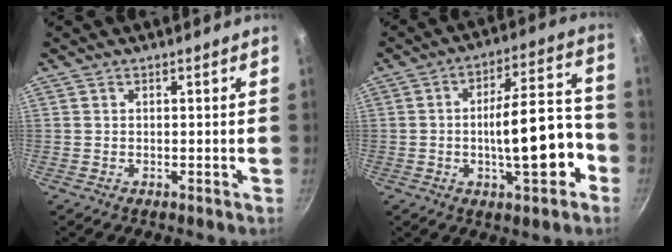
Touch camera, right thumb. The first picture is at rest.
{"total": 15.2, "force": [-4.3, 5.5, 13.5], "torque": [-0.176, 0.051, -0.063]}